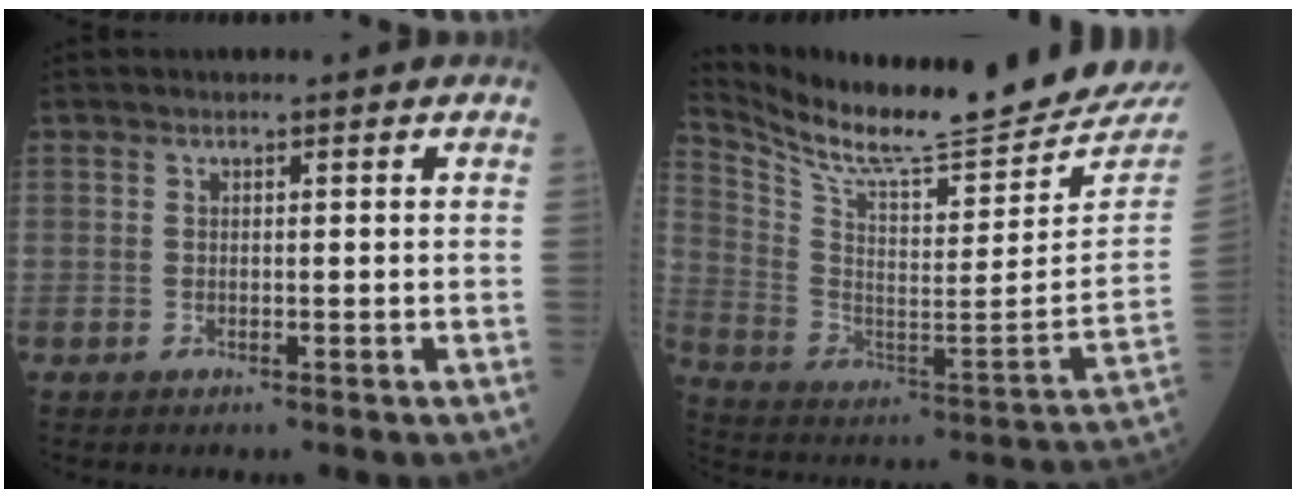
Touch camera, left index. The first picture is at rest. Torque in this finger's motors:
{"motor_torque": [0.44, -0.94, 0.08, 0.04]}